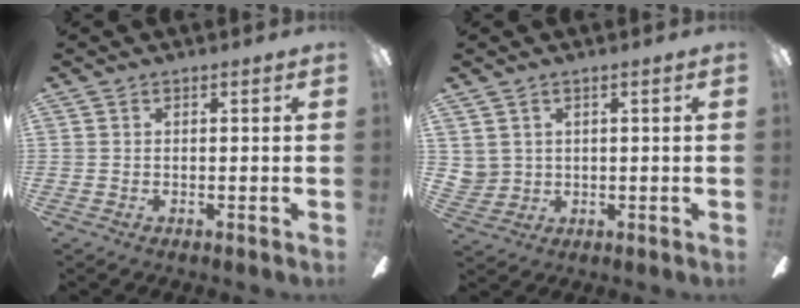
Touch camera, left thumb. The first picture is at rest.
{"total": 3.0, "force": [1.7, 2.5, 0.0], "torque": [-0.012, 0.002, 0.034]}